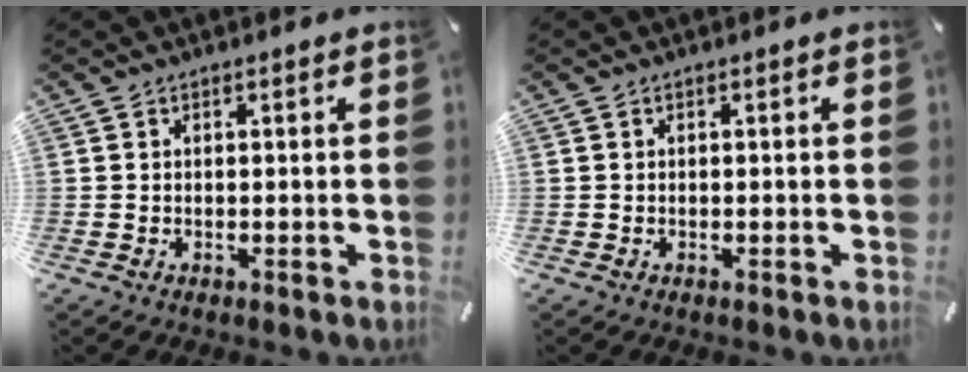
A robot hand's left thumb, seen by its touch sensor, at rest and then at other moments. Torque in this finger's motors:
{"motor_torque": [0.00, 0.00, 0.00, 0.00, -0.01]}